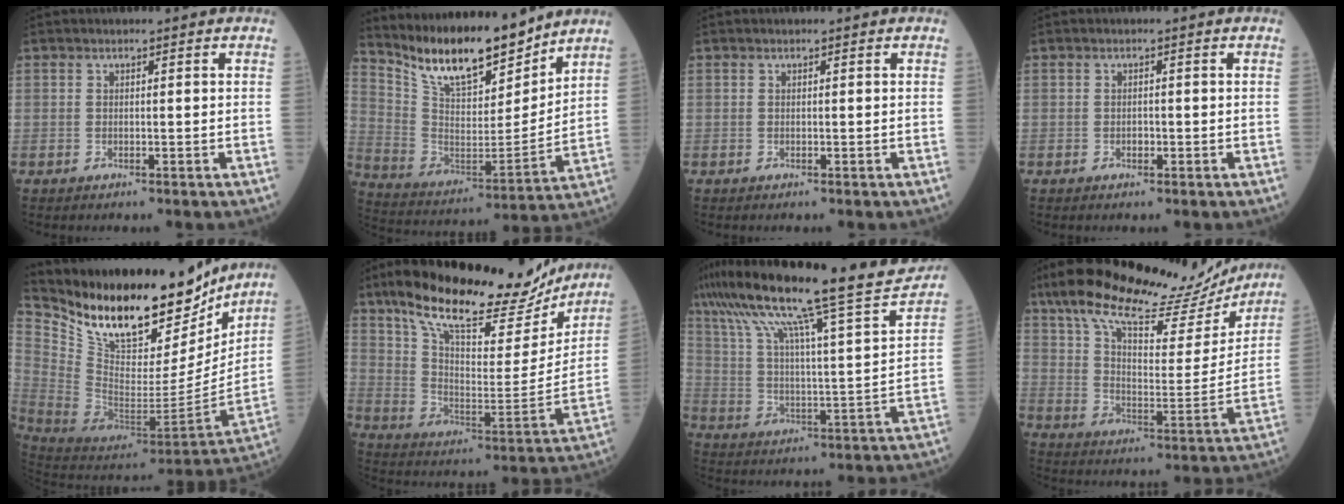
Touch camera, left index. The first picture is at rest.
{"total": 16.1, "force": [13.8, 3.8, 7.3], "torque": [-0.134, -0.004, 0.255]}
{"total": 0.0}
{"total": 0.9, "force": [-0.4, 0.6, 0.5], "torque": [-0.008, 0.003, -0.008]}
{"total": 26.7, "force": [21.4, 8.2, 13.9], "torque": [-0.246, -0.014, 0.347]}
{"total": 23.8, "force": [19.5, 6.6, 11.9], "torque": [-0.194, 0.003, 0.292]}
{"total": 25.4, "force": [20.9, 1.4, 14.4], "torque": [-0.267, -0.005, 0.316]}
{"total": 24.0, "force": [20.0, 5.9, 11.9], "torque": [-0.194, 0.022, 0.289]}